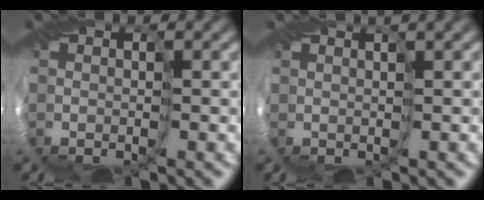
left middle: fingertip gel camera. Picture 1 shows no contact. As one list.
[{"total": 1.6, "force": [1.1, -0.1, 1.2], "torque": [-0.026, 0.001, 0.019]}]